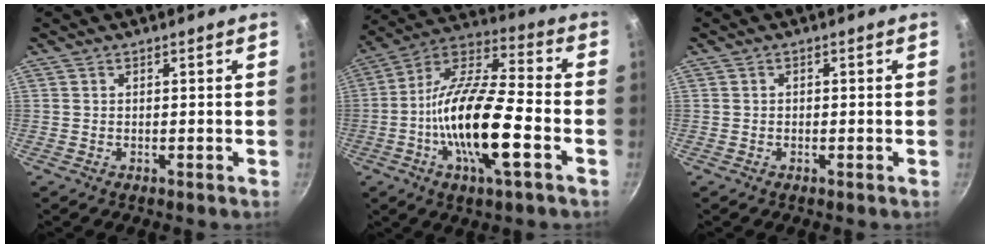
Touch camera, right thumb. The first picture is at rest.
{"total": 19.7, "force": [-5.4, 6.1, 18.0], "torque": [-0.327, 0.032, -0.121]}
{"total": 0.6, "force": [-0.3, 0.5, 0.0], "torque": [0.001, 0.003, -0.006]}